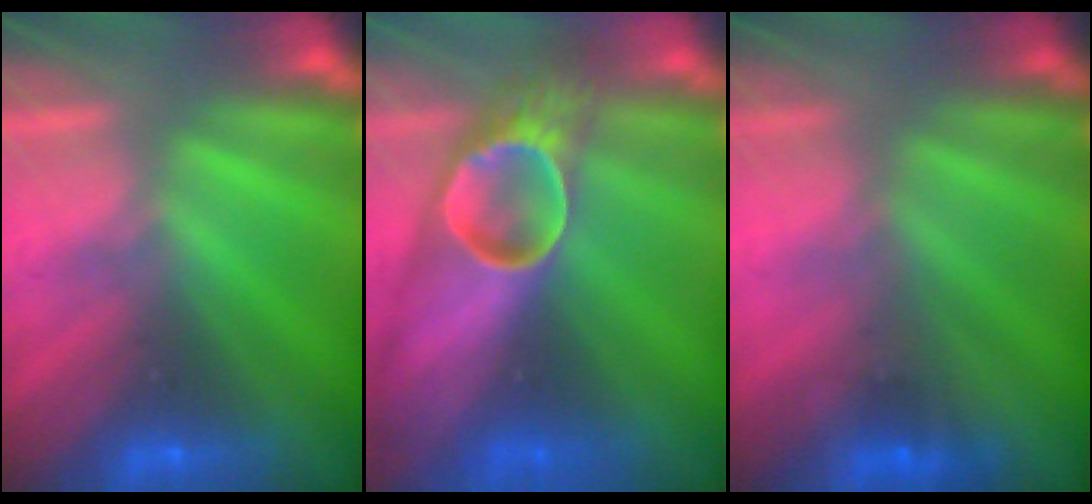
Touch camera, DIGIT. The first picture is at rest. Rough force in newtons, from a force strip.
{"total": 6.9}
{"total": 1.6}